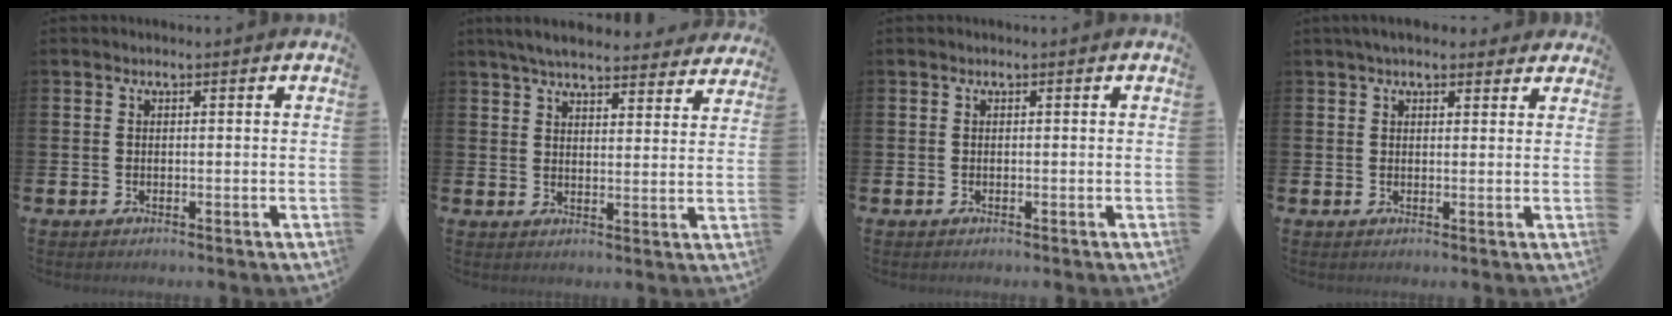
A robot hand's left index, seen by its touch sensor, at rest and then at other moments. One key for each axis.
{"total": 5.9, "fx": 5.6, "fy": 1.0, "fz": 1.5, "tx": -0.037, "ty": -0.032, "tz": 0.098}
{"total": 0.0}
{"total": 3.4, "fx": 3.0, "fy": 1.3, "fz": 1.2, "tx": -0.019, "ty": -0.004, "tz": 0.053}